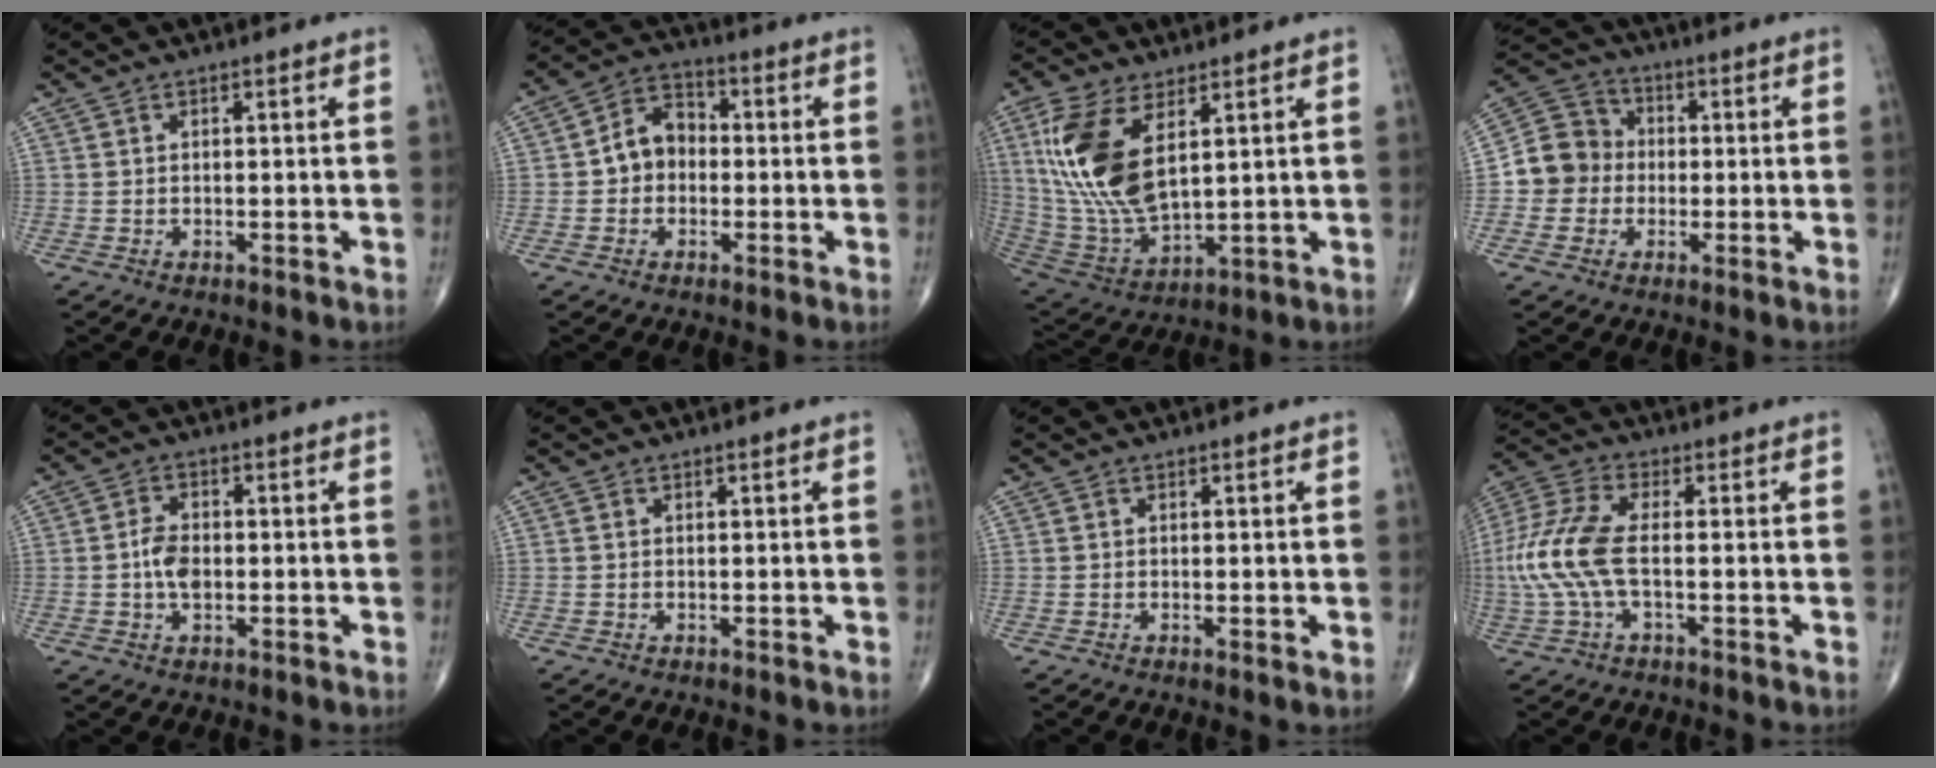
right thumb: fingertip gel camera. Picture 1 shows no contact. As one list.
[{"total": 7.4, "force": [-0.4, 5.9, 4.4], "torque": [-0.052, 0.028, -0.022]}, {"total": 17.0, "force": [5.6, 8.1, 13.8], "torque": [-0.287, -0.024, 0.121]}, {"total": 9.4, "force": [-0.9, 8.7, 3.3], "torque": [-0.036, 0.030, -0.027]}, {"total": 4.6, "force": [-0.5, 2.9, 3.6], "torque": [-0.063, 0.006, -0.014]}, {"total": 0.0}, {"total": 0.6, "force": [0.0, 0.2, 0.6], "torque": [-0.013, -0.004, -0.003]}, {"total": 11.4, "force": [-1.2, 4.6, 10.4], "torque": [-0.263, 0.022, -0.028]}]